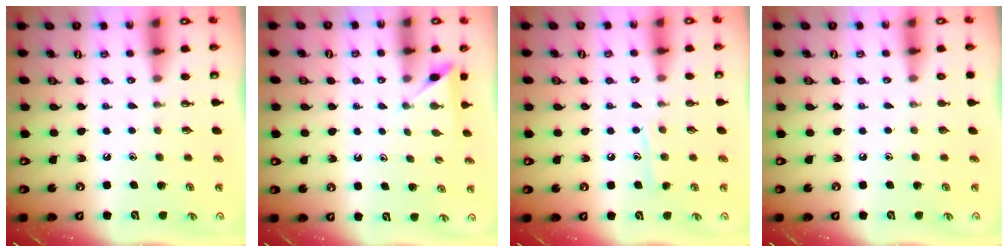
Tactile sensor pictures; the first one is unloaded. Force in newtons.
{"total": 2.1, "press": 2.1, "slide": 0.2}
{"total": 7.4, "press": 7.4, "slide": 0.8}
{"total": 0.0}